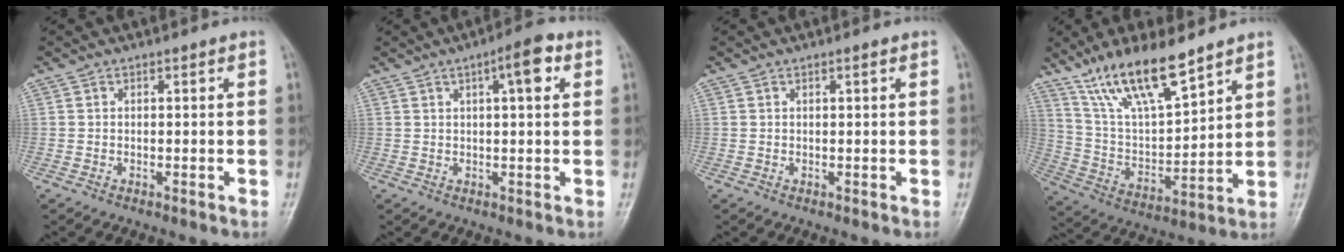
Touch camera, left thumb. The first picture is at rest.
{"total": 6.2, "force": [2.4, 1.7, 5.4], "torque": [-0.073, 0.005, 0.029]}
{"total": 0.7, "force": [0.3, 0.1, 0.6], "torque": [-0.011, 0.001, 0.004]}
{"total": 15.9, "force": [11.4, 4.3, 10.2], "torque": [-0.167, -0.057, 0.227]}